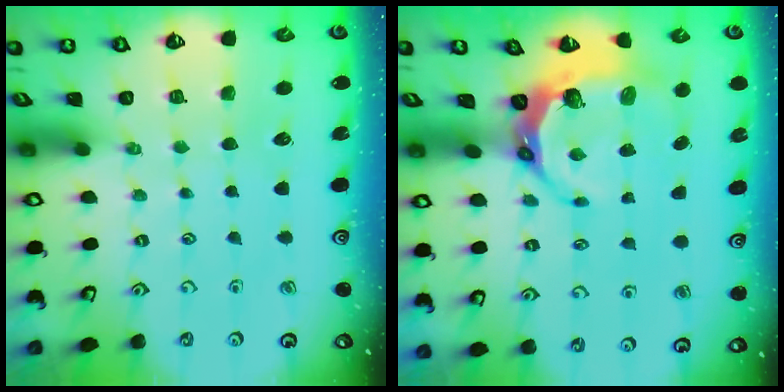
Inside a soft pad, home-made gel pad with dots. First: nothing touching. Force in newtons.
{"total": 8.1, "press": 7.0, "slide": 4.1}